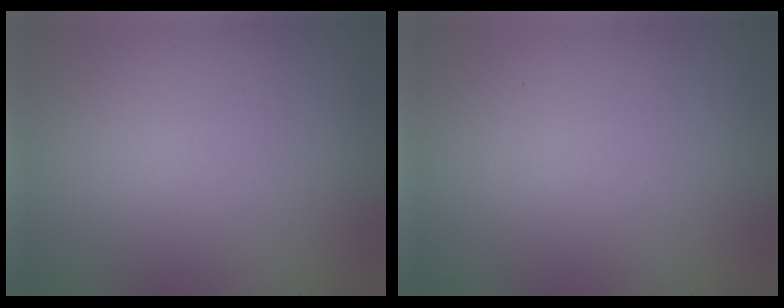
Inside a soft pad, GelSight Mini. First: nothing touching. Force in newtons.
{"total": 0.0}